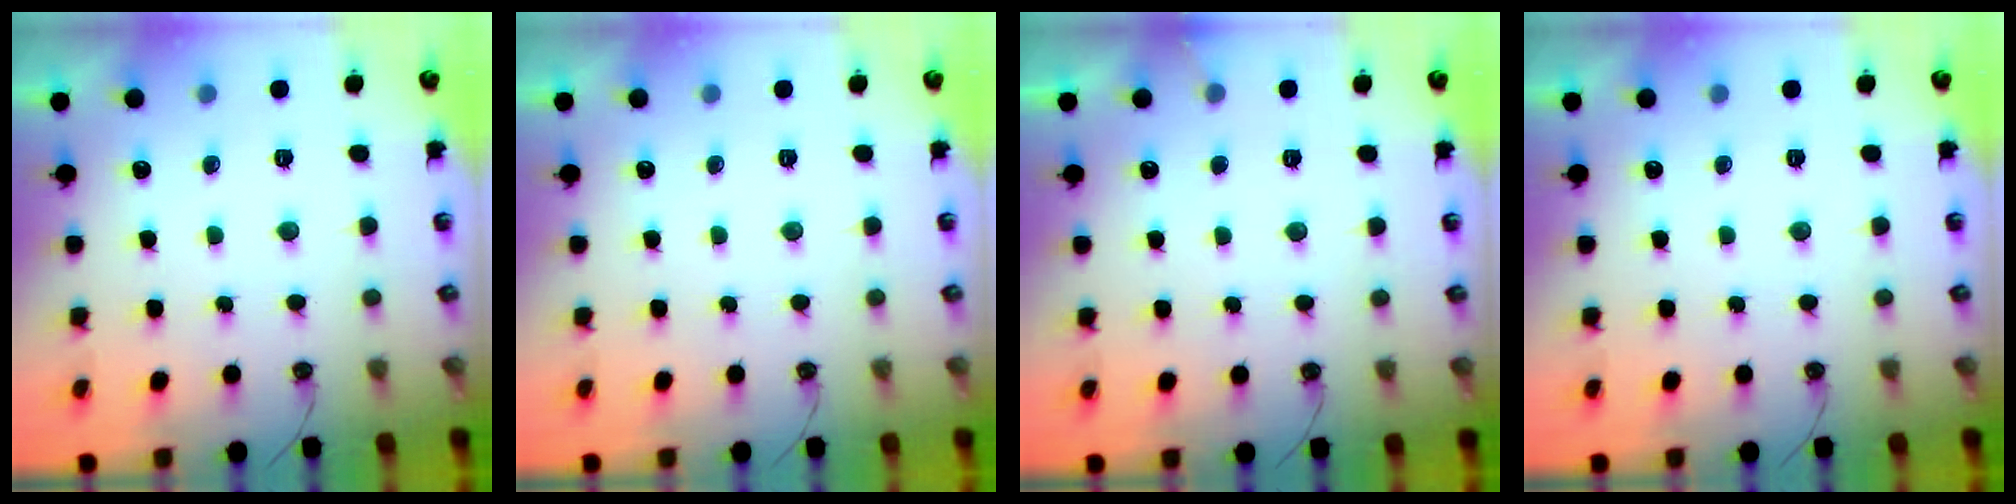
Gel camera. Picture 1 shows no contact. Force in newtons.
{"total": 0.0}
{"total": 4.5, "press": 4.5, "slide": 0.2}
{"total": 0.0}